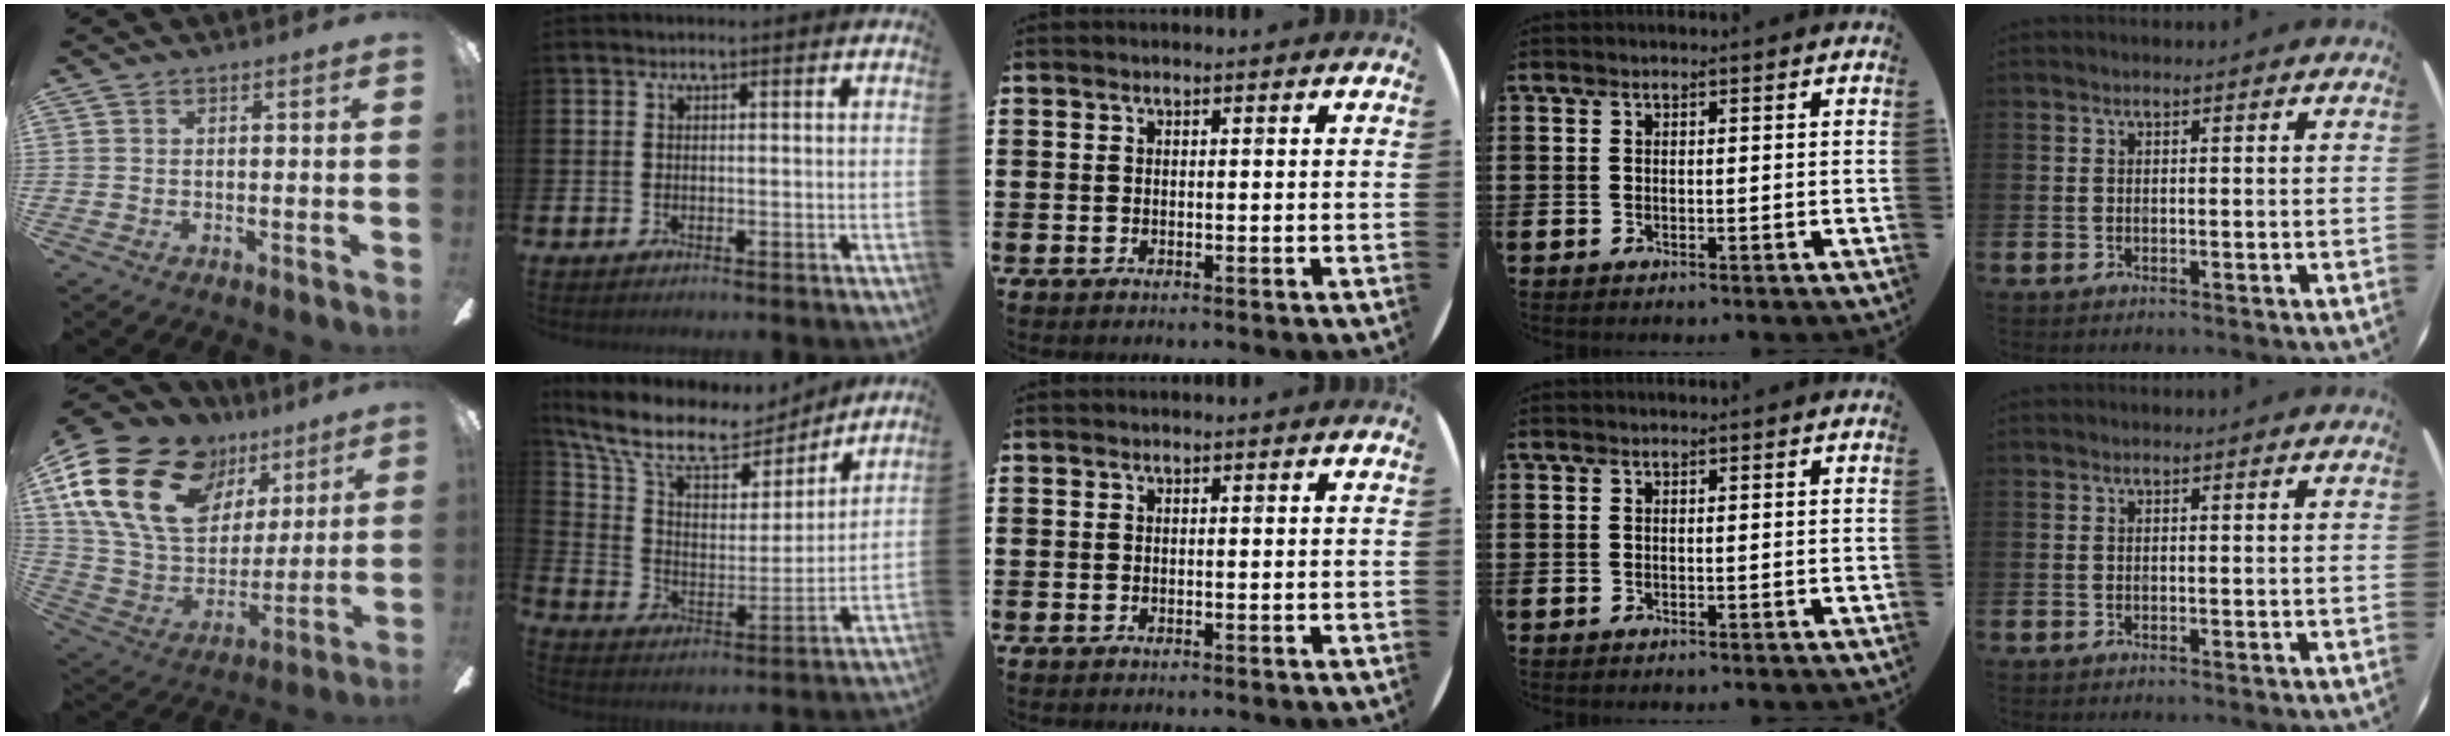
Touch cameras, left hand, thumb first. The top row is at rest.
{"thumb": {"total": 24.2, "force": [12.3, 15.4, 14.1], "torque": [-0.287, -0.050, 0.233]}, "index": {"total": 11.4, "force": [9.4, 4.4, 4.8], "torque": [-0.136, -0.053, 0.161]}}